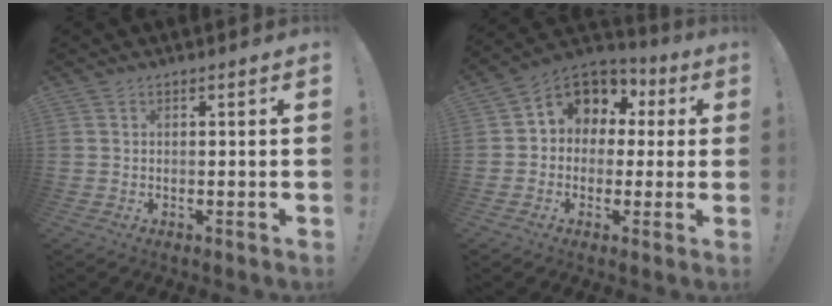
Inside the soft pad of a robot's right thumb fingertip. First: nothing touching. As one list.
[{"total": 9.2, "force": [2.3, 7.9, 4.2], "torque": [-0.069, -0.007, 0.050]}]